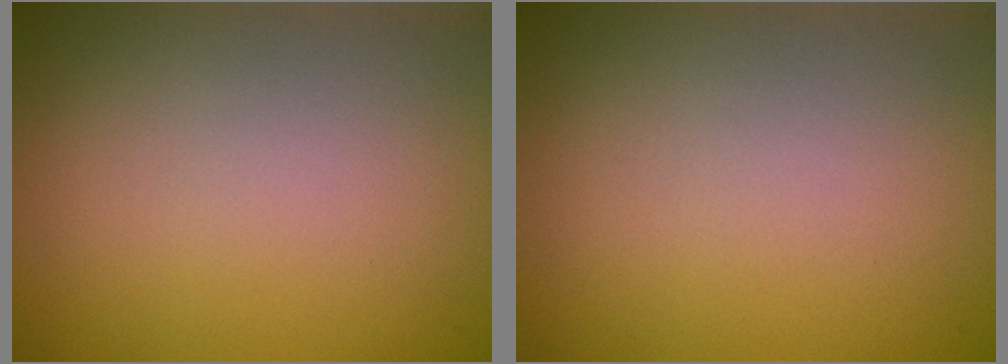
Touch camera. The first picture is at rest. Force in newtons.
{"total": 0.0}